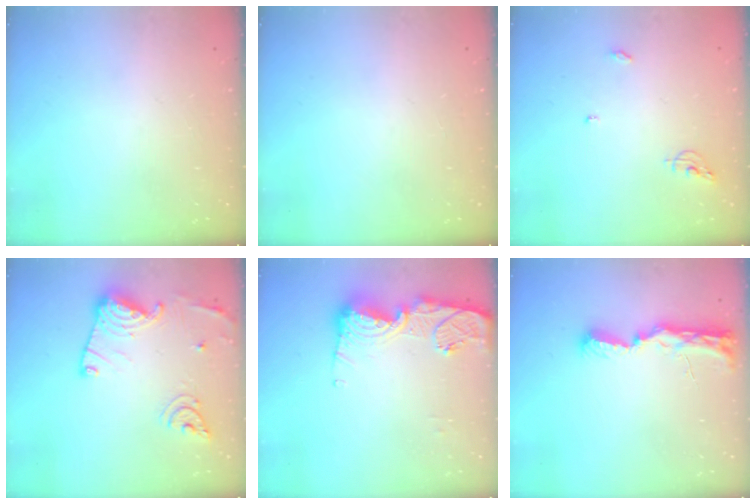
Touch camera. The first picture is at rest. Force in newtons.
{"total": 0.0}
{"total": 5.4, "press": 5.4, "slide": 0.4}
{"total": 17.0, "press": 16.9, "slide": 1.7}
{"total": 14.0, "press": 13.9, "slide": 1.5}
{"total": 8.3, "press": 8.2, "slide": 0.8}